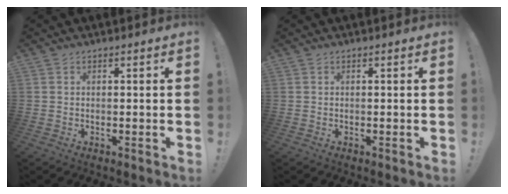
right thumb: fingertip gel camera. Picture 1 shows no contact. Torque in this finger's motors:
{"motor_torque": [0.00, 0.00, -0.03, -0.03, 0.00]}